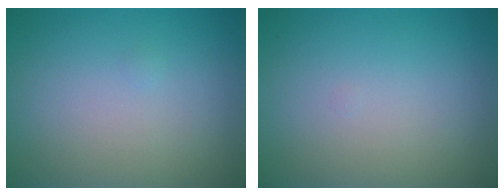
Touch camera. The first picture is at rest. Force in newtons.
{"total": 0.0}